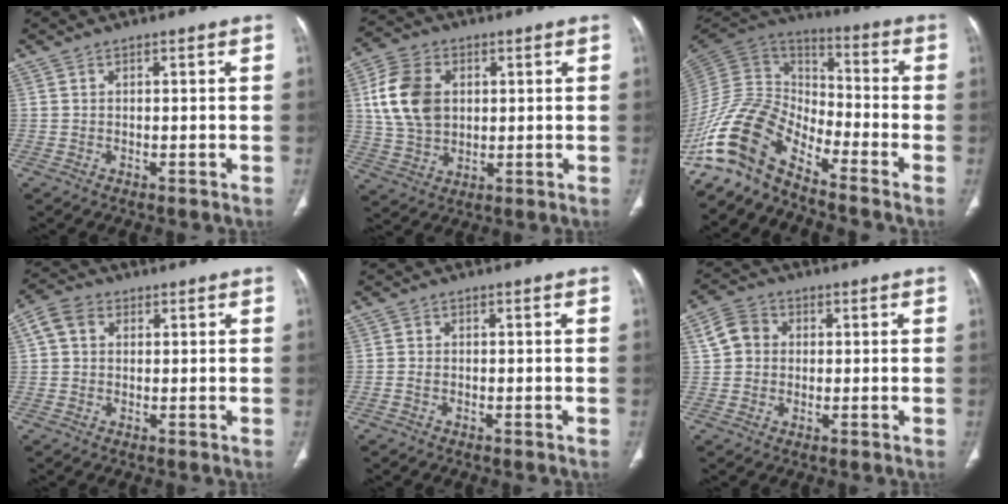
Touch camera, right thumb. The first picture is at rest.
{"total": 12.5, "force": [2.5, 9.0, 8.2], "torque": [-0.140, 0.000, 0.051]}
{"total": 14.6, "force": [-11.2, 5.5, 7.6], "torque": [-0.150, 0.087, -0.234]}
{"total": 4.9, "force": [1.3, 3.9, 2.7], "torque": [-0.049, 0.013, 0.021]}
{"total": 0.9, "force": [-0.4, 0.6, 0.5], "torque": [-0.009, 0.004, -0.010]}
{"total": 5.8, "force": [0.9, 5.0, 2.6], "torque": [-0.033, 0.010, 0.009]}